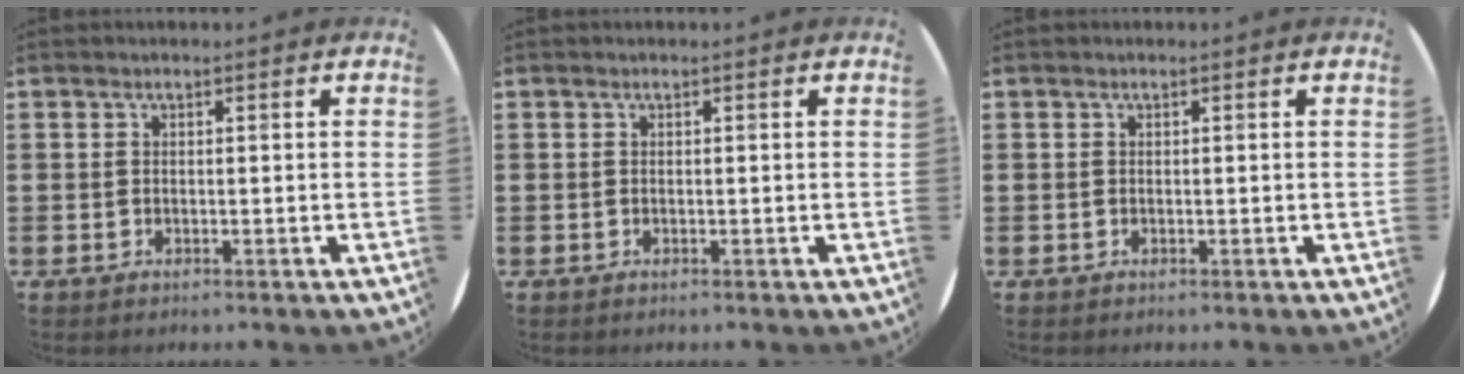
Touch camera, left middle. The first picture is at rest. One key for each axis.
{"total": 0.0}
{"total": 0.0}